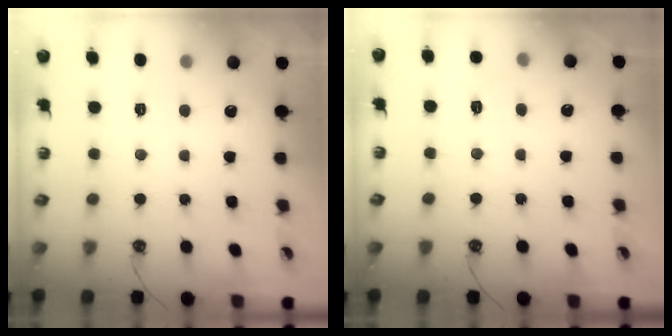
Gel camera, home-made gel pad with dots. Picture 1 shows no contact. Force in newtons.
{"total": 4.4, "press": 4.3, "slide": 0.5}